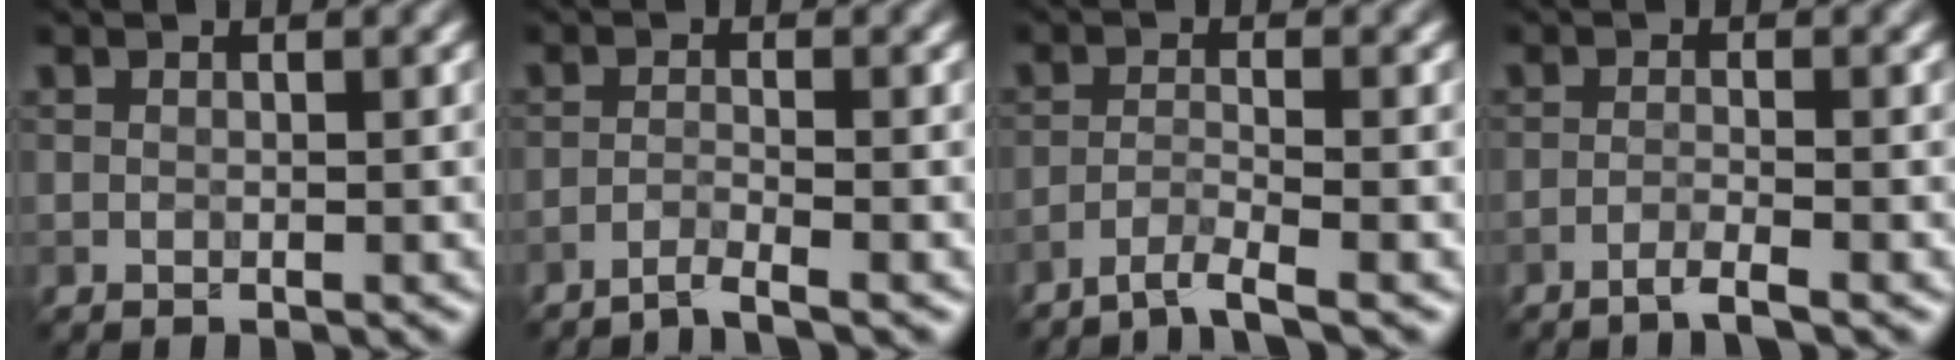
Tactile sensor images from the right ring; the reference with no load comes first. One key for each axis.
{"total": 1.7, "fx": -1.4, "fy": 0.1, "fz": 1.0, "tx": -0.011, "ty": 0.001, "tz": -0.042}
{"total": 2.2, "fx": -1.8, "fy": 0.0, "fz": 1.3, "tx": -0.022, "ty": 0.001, "tz": -0.048}
{"total": 1.7, "fx": -1.2, "fy": 0.1, "fz": 1.2, "tx": -0.017, "ty": 0.003, "tz": -0.035}